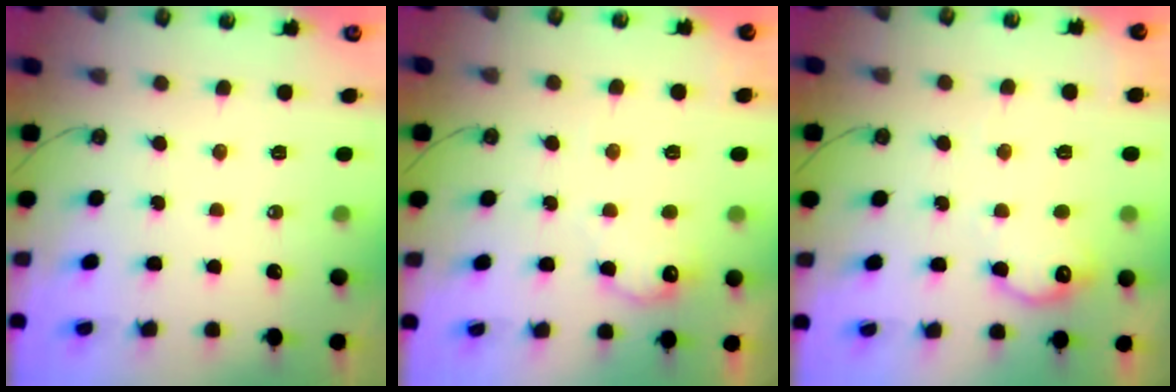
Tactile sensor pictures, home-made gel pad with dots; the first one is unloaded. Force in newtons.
{"total": 9.7, "press": 9.7, "slide": 0.4}
{"total": 11.3, "press": 11.3, "slide": 0.4}